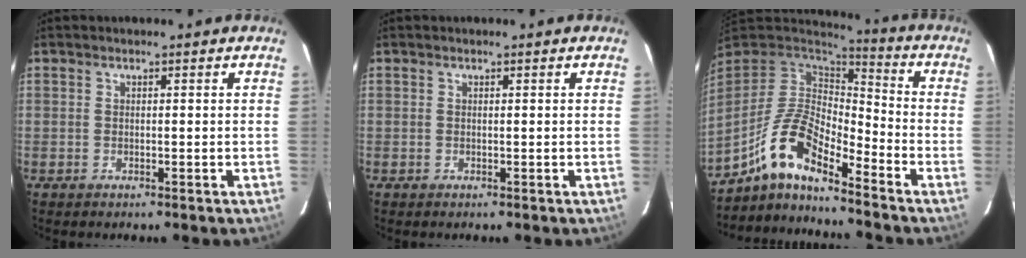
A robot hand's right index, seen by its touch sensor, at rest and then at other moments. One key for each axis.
{"total": 0.0}
{"total": 12.1, "fx": -8.1, "fy": 3.3, "fz": 8.4, "tx": -0.176, "ty": 0.028, "tz": -0.148}